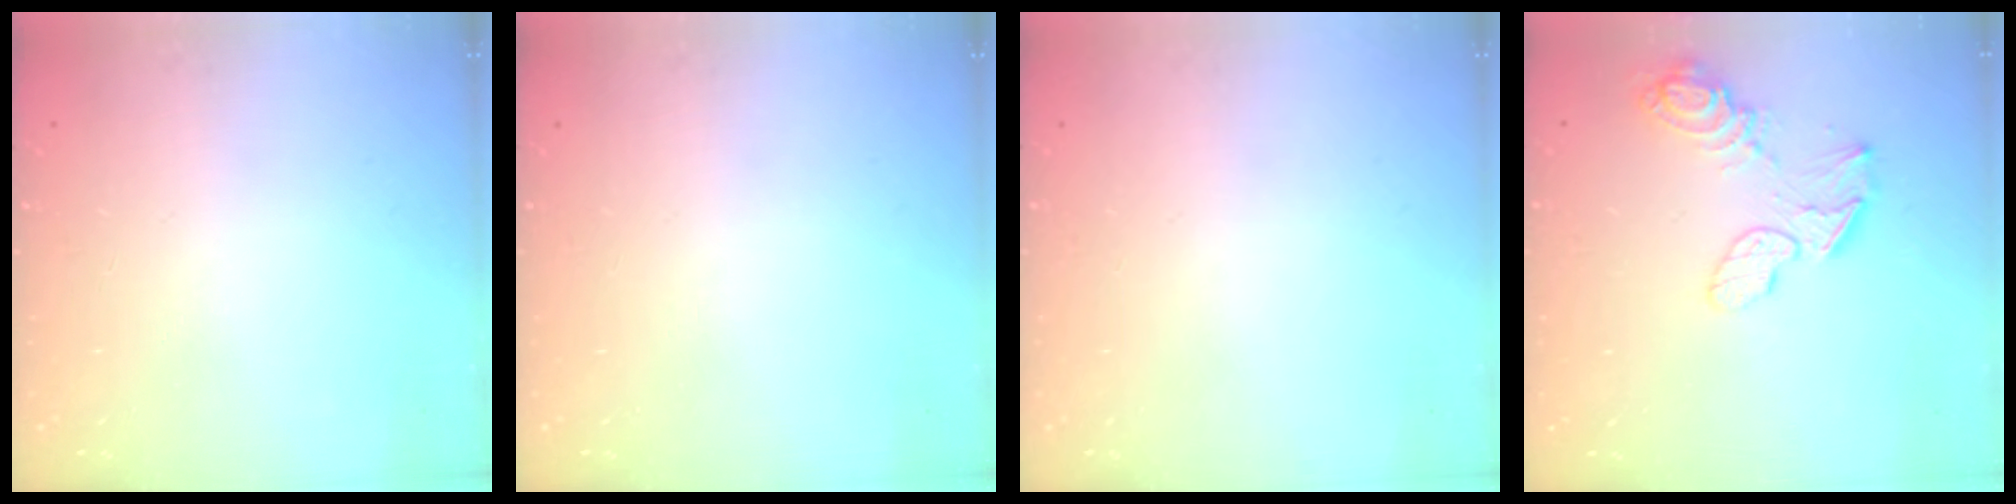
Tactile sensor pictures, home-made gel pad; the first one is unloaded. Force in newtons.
{"total": 0.0}
{"total": 0.0}
{"total": 10.6, "press": 10.4, "slide": 2.1}